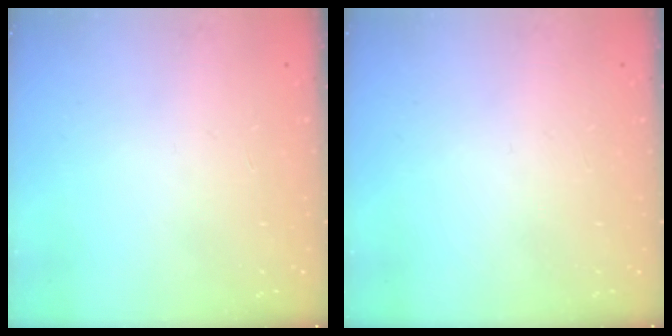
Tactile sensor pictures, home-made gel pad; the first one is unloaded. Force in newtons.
{"total": 0.0}